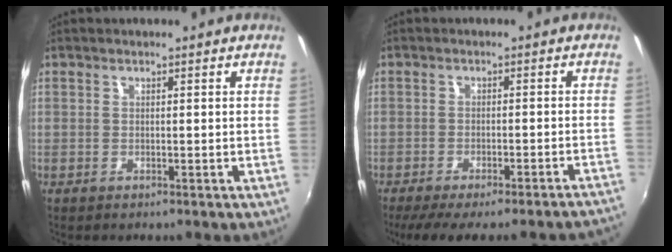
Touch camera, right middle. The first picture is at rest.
{"total": 13.1, "force": [-11.7, -0.1, 6.0], "torque": [-0.101, -0.034, -0.160]}